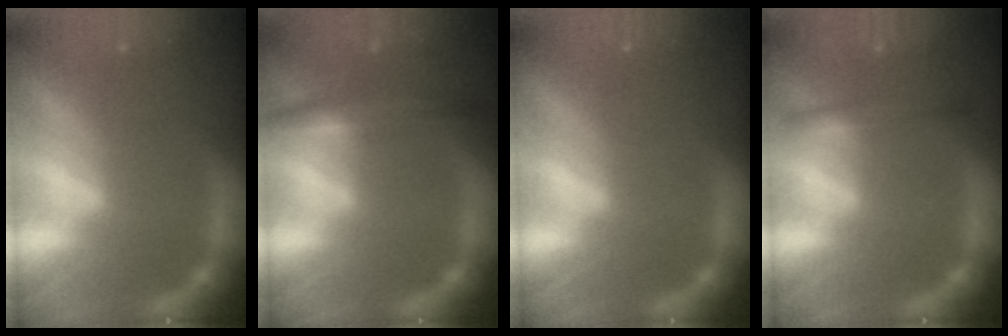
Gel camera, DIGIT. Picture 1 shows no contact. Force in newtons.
{"total": 4.0}
{"total": 0.0}
{"total": 2.4}